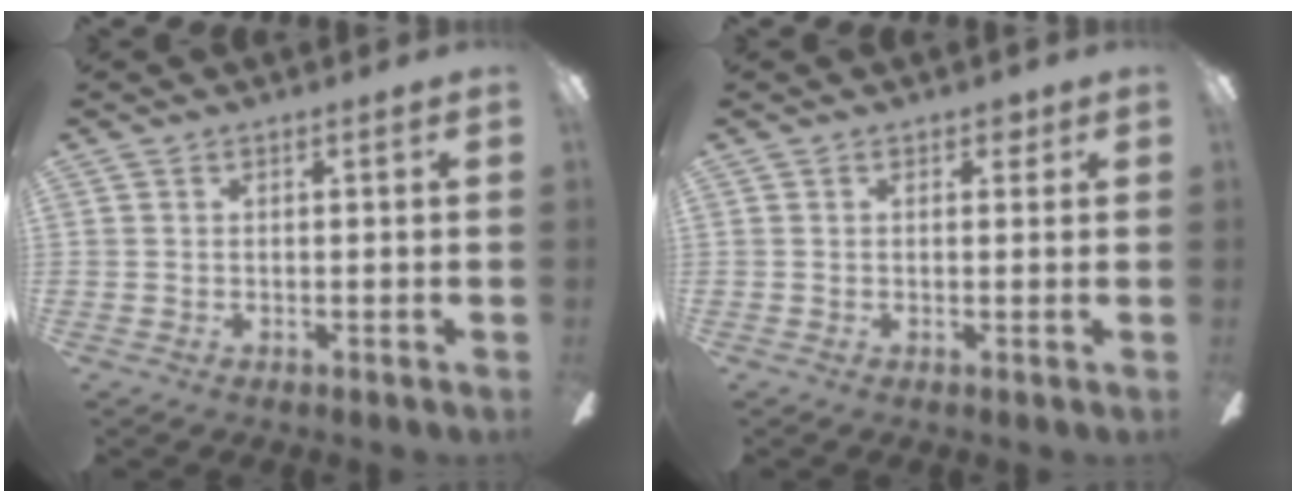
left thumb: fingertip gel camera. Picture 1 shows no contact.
{"total": 1.8, "force": [0.9, 1.2, 0.9], "torque": [-0.001, -0.001, 0.012]}